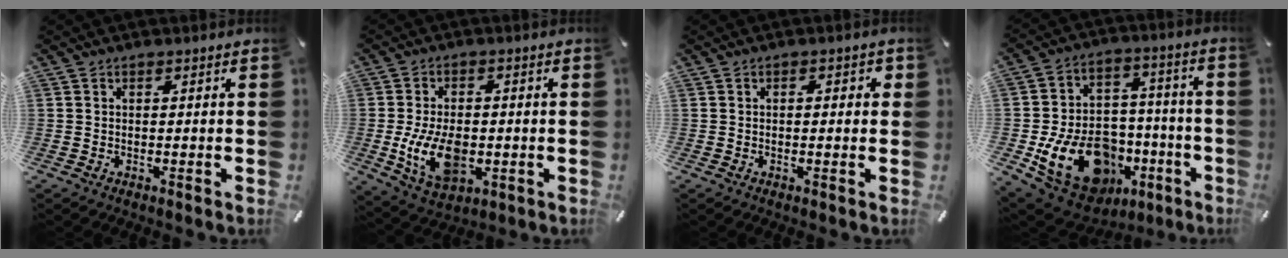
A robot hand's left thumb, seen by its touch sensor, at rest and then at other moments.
{"total": 12.3, "force": [-2.0, 7.7, 9.3], "torque": [-0.185, -0.008, -0.032]}
{"total": 1.7, "force": [-0.2, 0.8, 1.5], "torque": [-0.020, 0.002, -0.007]}
{"total": 20.9, "force": [-7.7, 14.9, 12.5], "torque": [-0.203, 0.037, -0.110]}